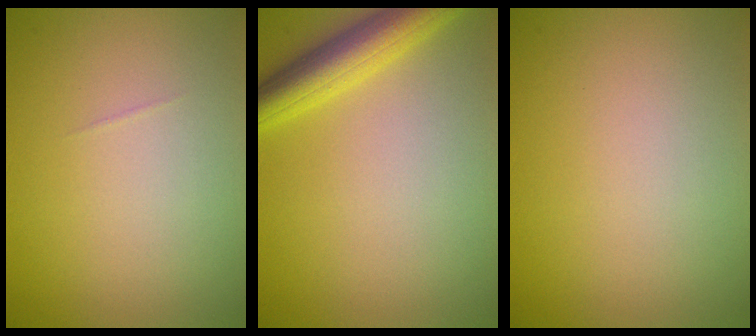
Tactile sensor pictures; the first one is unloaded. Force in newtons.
{"total": 4.8, "press": 4.8, "slide": 0.2}
{"total": 0.0}